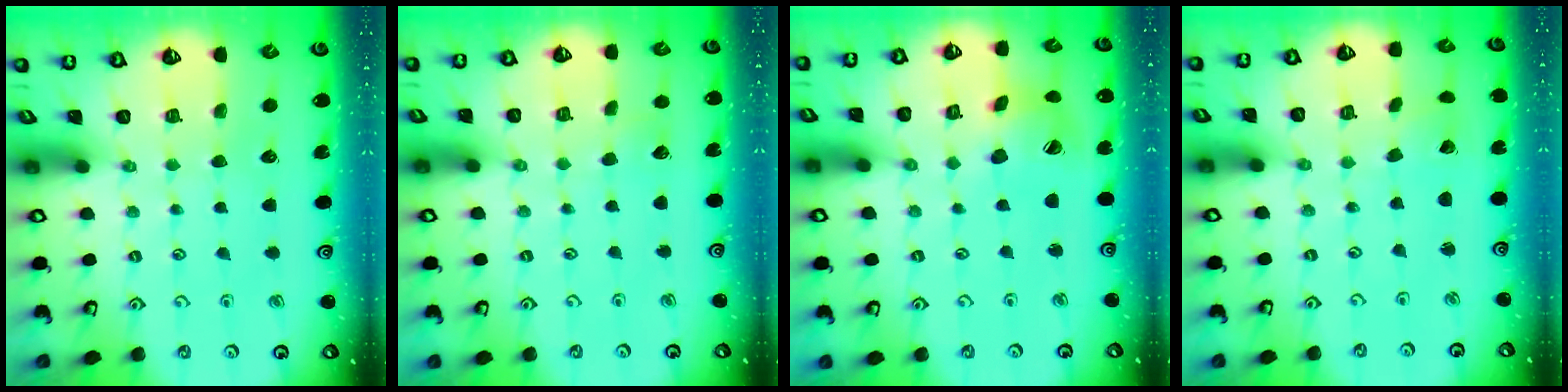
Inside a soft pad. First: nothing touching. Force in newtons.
{"total": 3.3, "press": 3.3, "slide": 0.4}
{"total": 10.1, "press": 10.0, "slide": 1.2}
{"total": 2.4, "press": 2.4, "slide": 0.1}